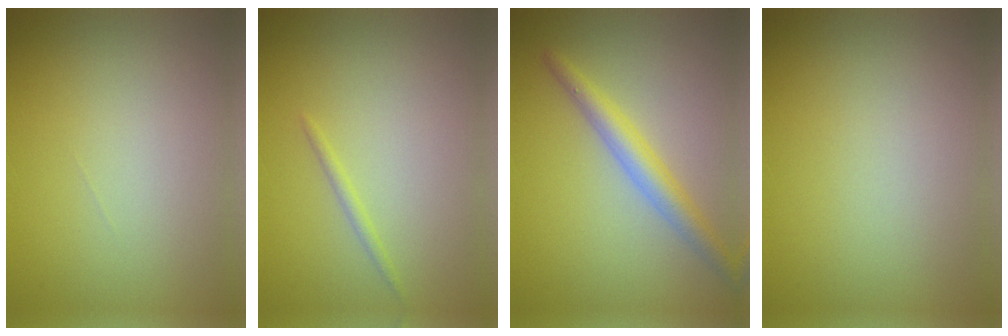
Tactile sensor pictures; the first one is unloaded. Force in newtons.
{"total": 0.8, "press": 0.8, "slide": 0.0}
{"total": 3.3, "press": 3.3, "slide": 0.1}
{"total": 0.0}